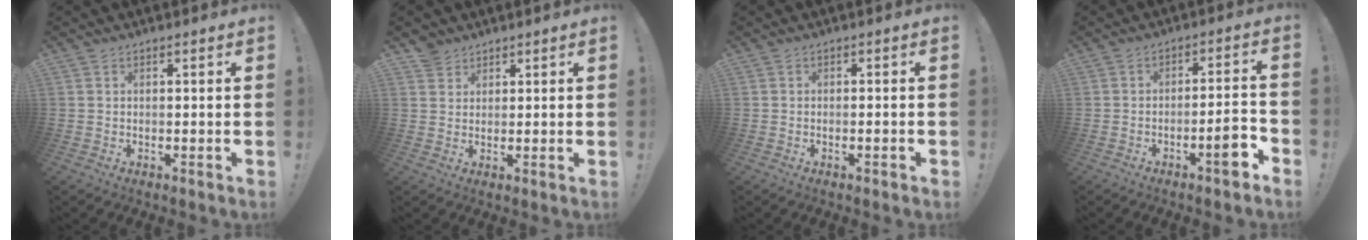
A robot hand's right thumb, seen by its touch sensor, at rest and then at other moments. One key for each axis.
{"total": 3.7, "fx": 3.0, "fy": 2.3, "fz": 0.1, "tx": 0.004, "ty": -0.013, "tz": 0.056}
{"total": 1.1, "fx": -0.7, "fy": -0.2, "fz": 0.8, "tx": -0.011, "ty": 0.000, "tz": -0.012}
{"total": 8.2, "fx": -3.9, "fy": 1.4, "fz": 7.1, "tx": -0.091, "ty": 0.014, "tz": -0.068}